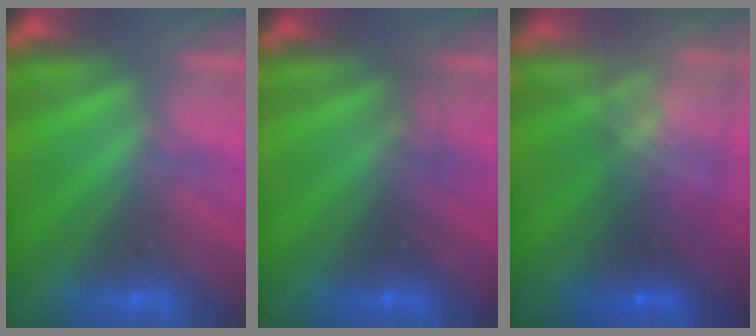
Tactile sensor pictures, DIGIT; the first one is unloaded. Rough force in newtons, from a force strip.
{"total": 2.3}
{"total": 7.2}